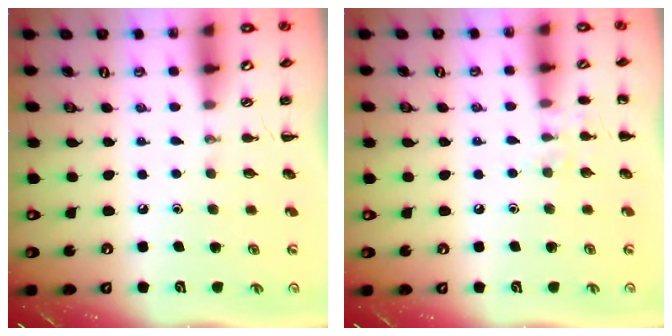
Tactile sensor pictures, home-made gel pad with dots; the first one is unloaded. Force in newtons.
{"total": 6.9, "press": 6.6, "slide": 2.0}